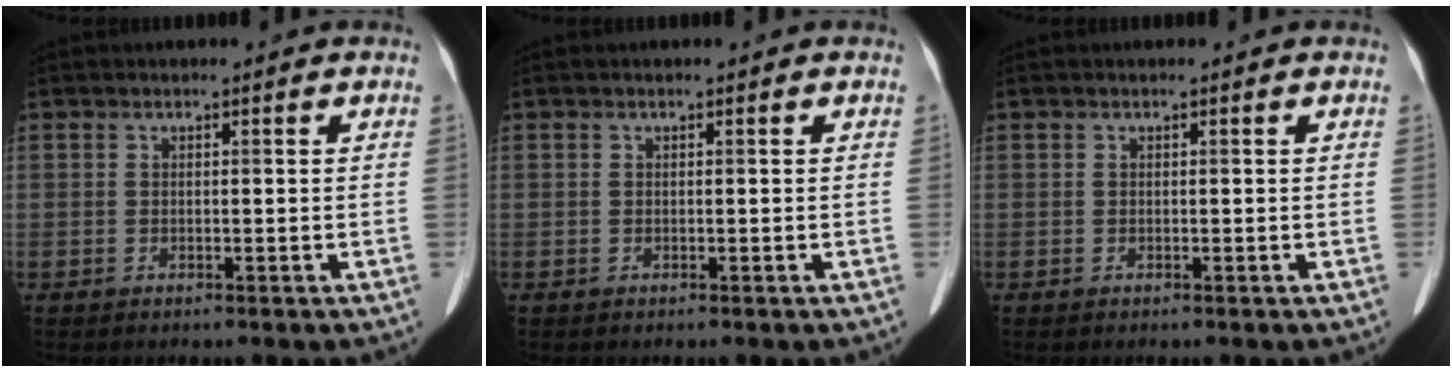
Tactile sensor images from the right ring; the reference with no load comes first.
{"total": 0.0}
{"total": 0.0}